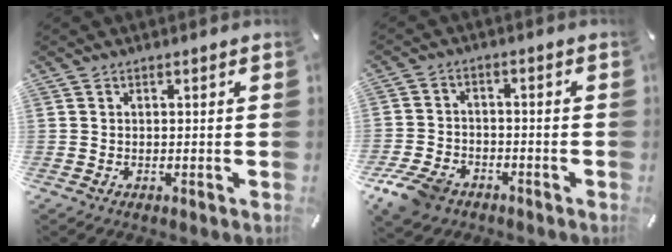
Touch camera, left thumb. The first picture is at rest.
{"total": 7.6, "force": [-5.1, 4.8, 3.0], "torque": [-0.067, 0.026, -0.097]}